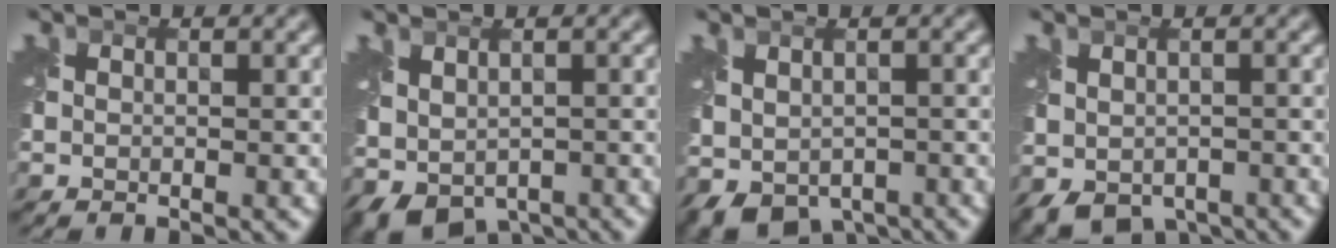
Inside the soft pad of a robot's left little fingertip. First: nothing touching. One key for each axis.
{"total": 4.9, "fx": -2.0, "fy": 3.0, "fz": 3.4, "tx": -0.067, "ty": -0.018, "tz": -0.025}
{"total": 5.5, "fx": -2.7, "fy": 3.4, "fz": 3.3, "tx": -0.064, "ty": -0.023, "tz": -0.035}
{"total": 4.9, "fx": -2.7, "fy": 3.0, "fz": 2.7, "tx": -0.052, "ty": -0.024, "tz": -0.035}